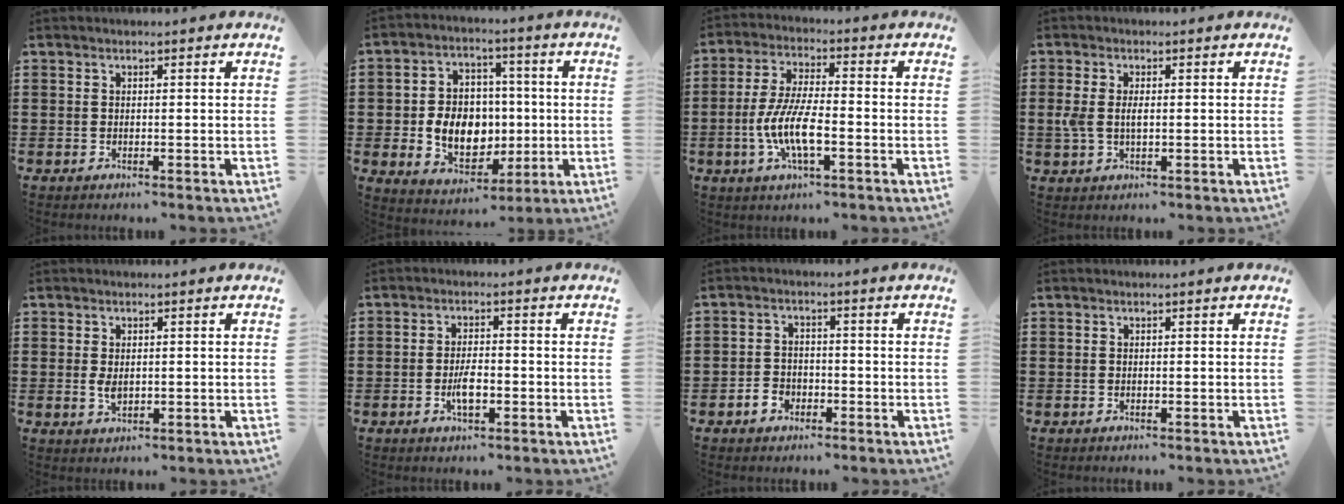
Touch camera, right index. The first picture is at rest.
{"total": 8.8, "force": [-0.6, 7.2, 5.1], "torque": [-0.092, 0.012, -0.010]}
{"total": 8.5, "force": [-2.7, 2.4, 7.7], "torque": [-0.176, -0.014, -0.056]}
{"total": 3.3, "force": [0.1, 1.7, 2.8], "torque": [-0.078, -0.002, -0.007]}
{"total": 2.2, "force": [0.1, 1.1, 1.8], "torque": [-0.037, 0.003, 0.002]}
{"total": 3.8, "force": [-1.1, 1.1, 3.5], "torque": [-0.075, -0.007, -0.022]}
{"total": 3.0, "force": [-1.6, 2.3, 1.0], "torque": [-0.024, 0.005, -0.034]}
{"total": 0.0}